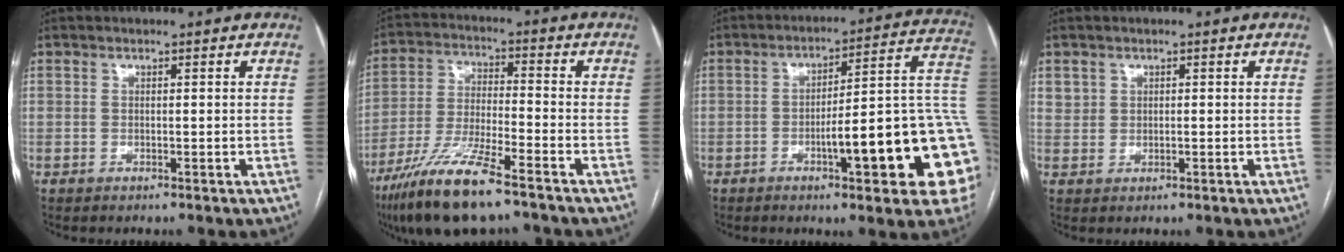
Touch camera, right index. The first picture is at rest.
{"total": 13.3, "force": [-9.1, 1.8, 9.5], "torque": [-0.190, -0.029, -0.167]}
{"total": 20.3, "force": [-4.6, 3.0, 19.5], "torque": [-0.167, 0.029, -0.053]}
{"total": 1.8, "force": [0.8, 1.6, 0.3], "torque": [0.003, 0.005, 0.013]}